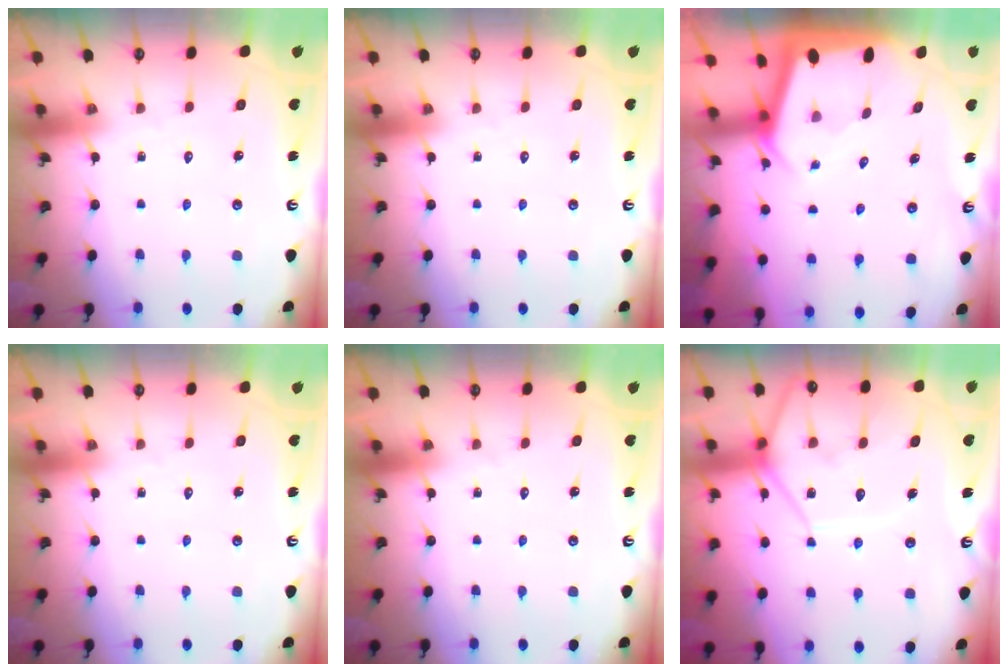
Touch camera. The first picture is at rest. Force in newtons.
{"total": 0.0}
{"total": 2.4, "press": 2.4, "slide": 0.1}
{"total": 0.0}
{"total": 0.0}
{"total": 12.0, "press": 11.9, "slide": 1.4}